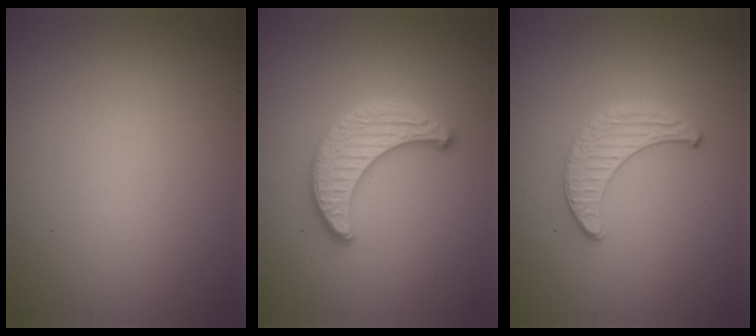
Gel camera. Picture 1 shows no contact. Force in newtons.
{"total": 3.3, "press": 3.3, "slide": 0.2}
{"total": 1.5, "press": 1.5, "slide": 0.1}